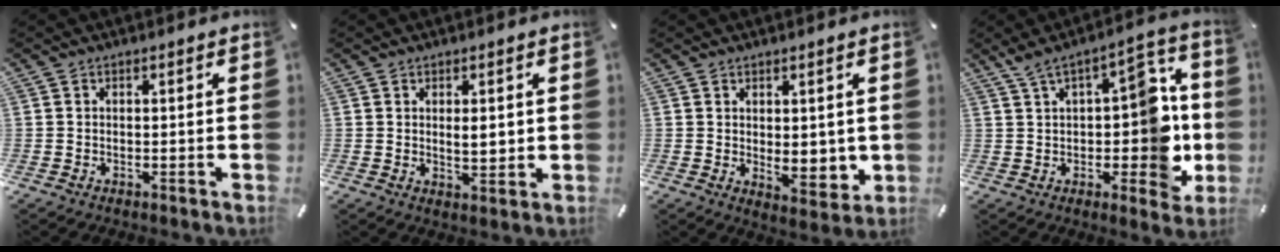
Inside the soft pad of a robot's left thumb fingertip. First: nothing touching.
{"total": 3.5, "force": [0.9, 1.6, 3.0], "torque": [-0.045, -0.004, 0.012]}
{"total": 5.0, "force": [1.4, 3.4, 3.5], "torque": [-0.033, -0.011, 0.025]}
{"total": 16.6, "force": [0.8, 8.9, 13.9], "torque": [-0.160, -0.002, 0.015]}